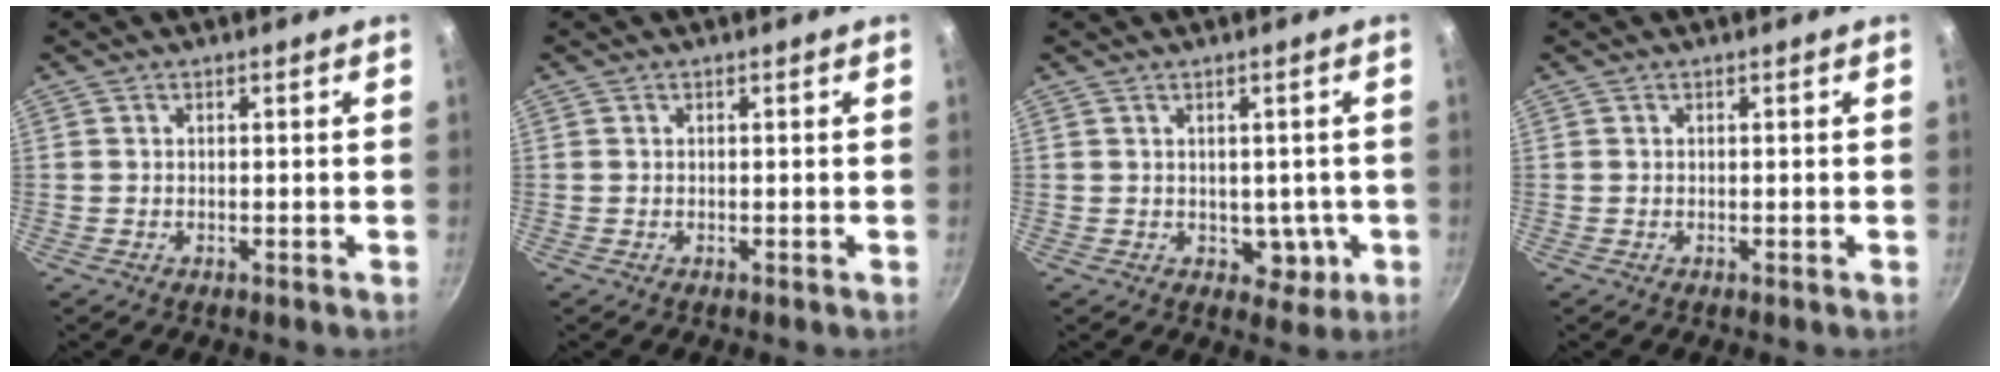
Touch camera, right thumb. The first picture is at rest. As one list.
[{"total": 0.0}, {"total": 4.4, "force": [-0.3, 3.4, 2.8], "torque": [-0.005, 0.006, 0.006]}, {"total": 0.0}]